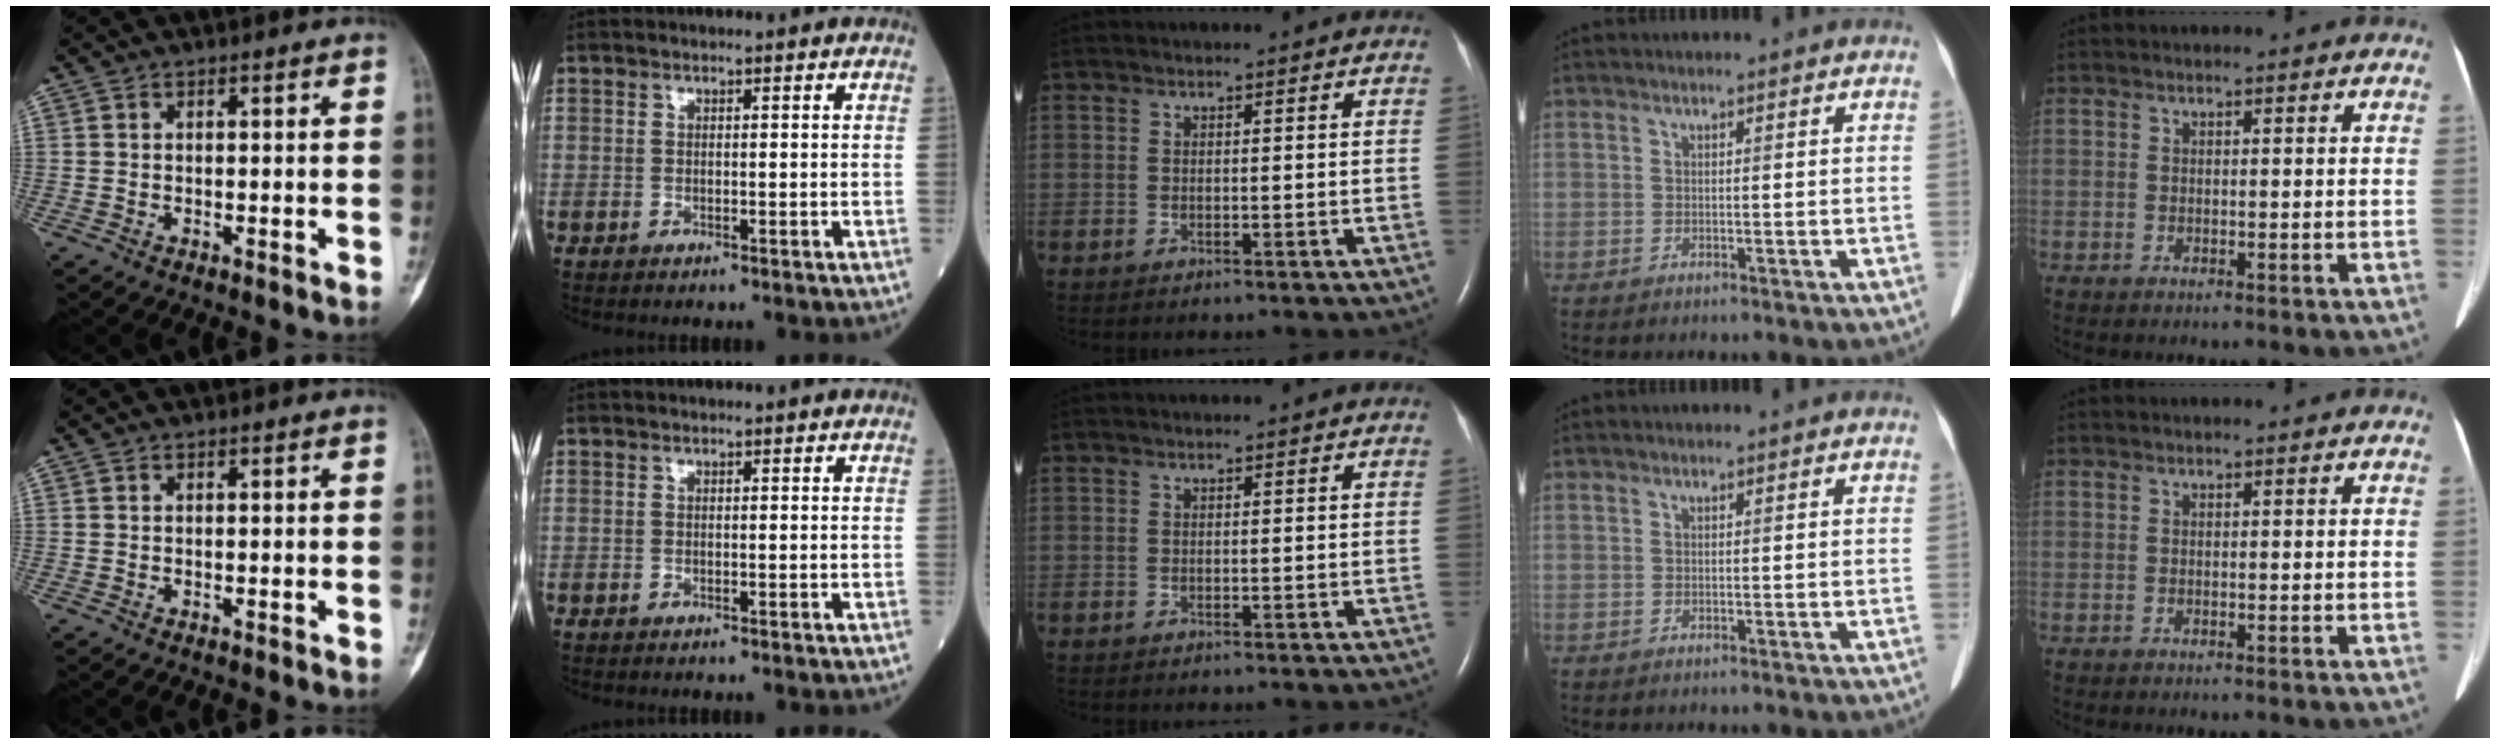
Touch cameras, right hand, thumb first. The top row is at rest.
{}